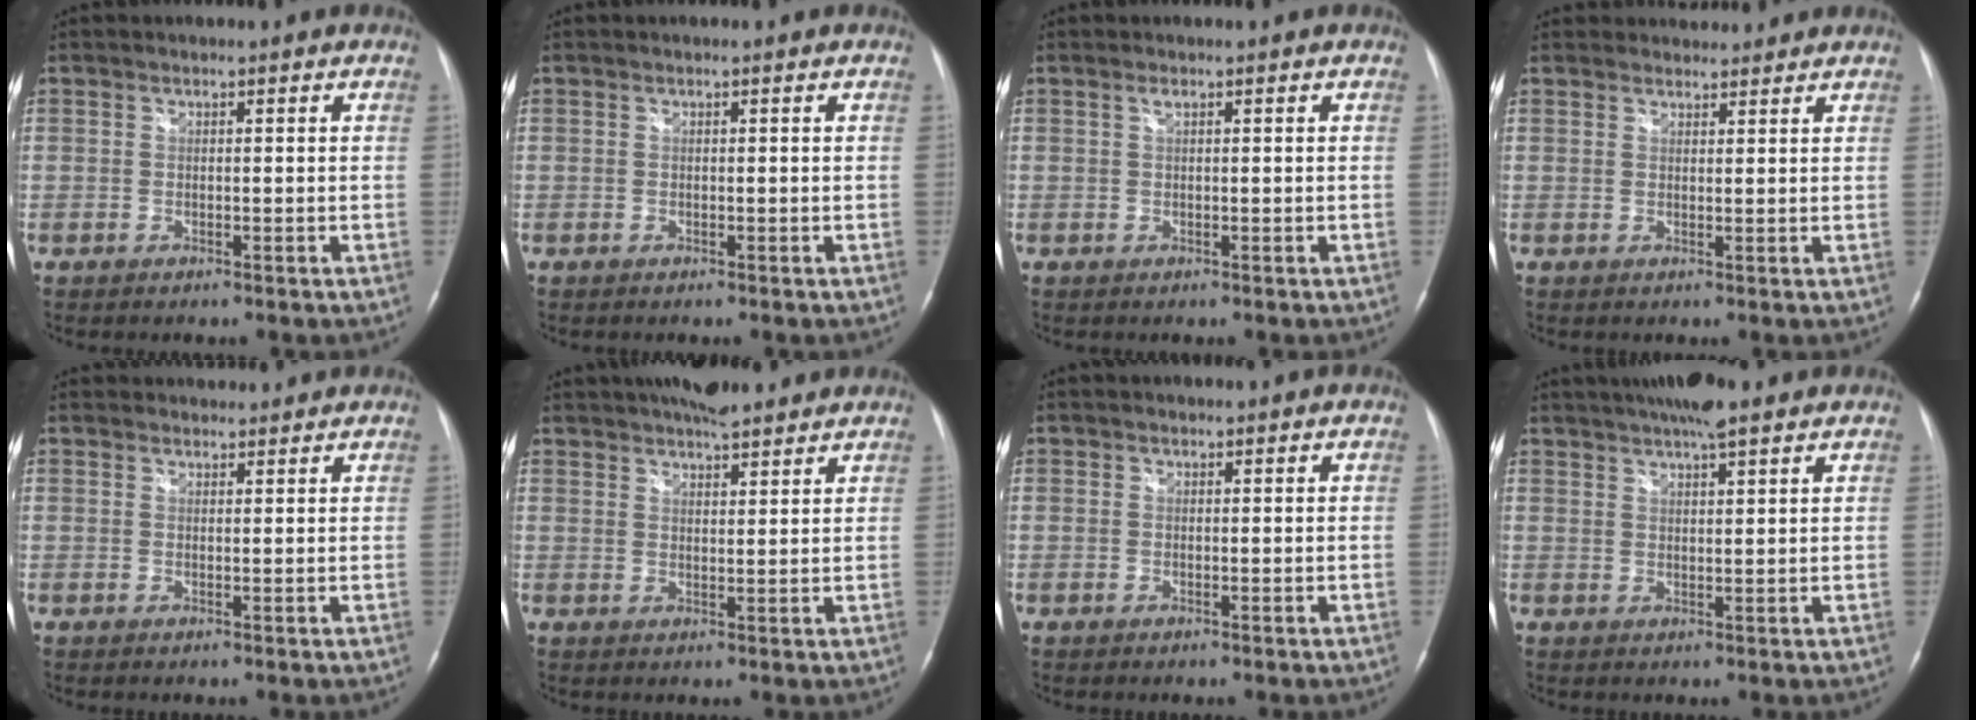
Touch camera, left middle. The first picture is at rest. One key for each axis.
{"total": 0.0}
{"total": 0.7, "fx": 0.4, "fy": 0.2, "fz": 0.5, "tx": -0.011, "ty": 0.003, "tz": 0.005}
{"total": 4.1, "fx": 3.9, "fy": 1.2, "fz": 0.2, "tx": -0.005, "ty": 0.022, "tz": 0.055}
{"total": 3.7, "fx": 3.6, "fy": 1.1, "fz": 0.2, "tx": -0.005, "ty": 0.026, "tz": 0.051}
{"total": 8.8, "fx": 7.4, "fy": 2.2, "fz": 4.1, "tx": -0.064, "ty": 0.021, "tz": 0.110}
{"total": 0.6, "fx": 0.3, "fy": 0.5, "fz": 0.1, "tx": 0.003, "ty": 0.000, "tz": 0.002}
{"total": 8.6, "fx": 6.6, "fy": 1.3, "fz": 5.3, "tx": -0.086, "ty": 0.026, "tz": 0.102}